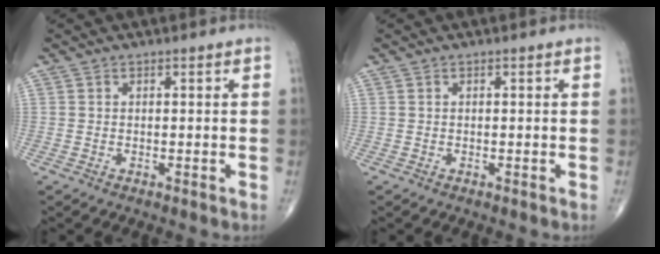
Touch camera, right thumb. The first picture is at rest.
{"total": 0.0}